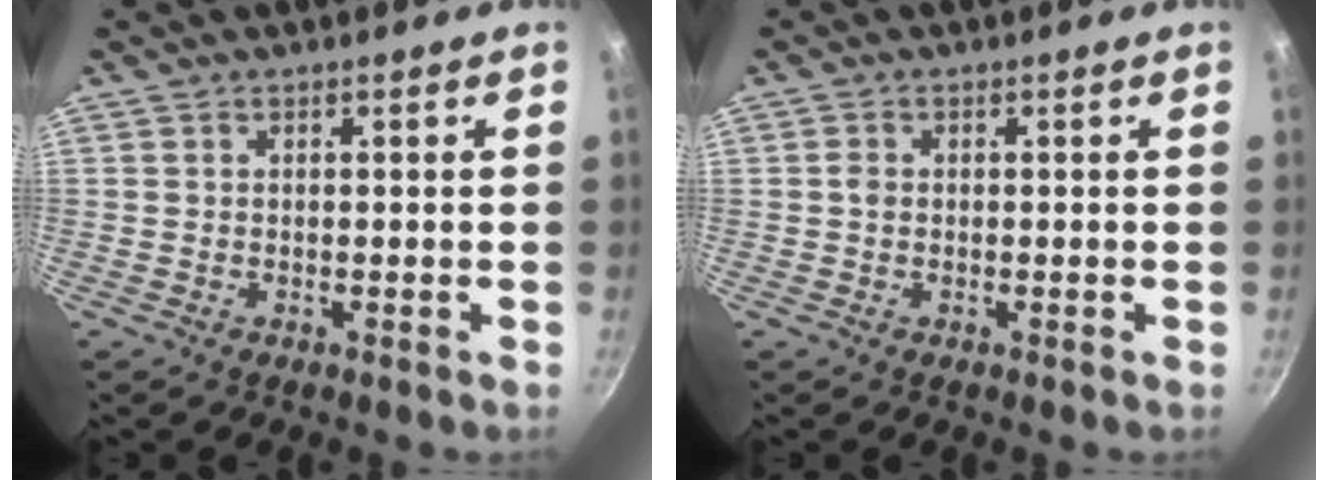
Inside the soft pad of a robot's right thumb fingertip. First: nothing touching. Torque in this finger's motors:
{"motor_torque": [-0.30, -0.41, 0.68, 0.17, 0.14]}